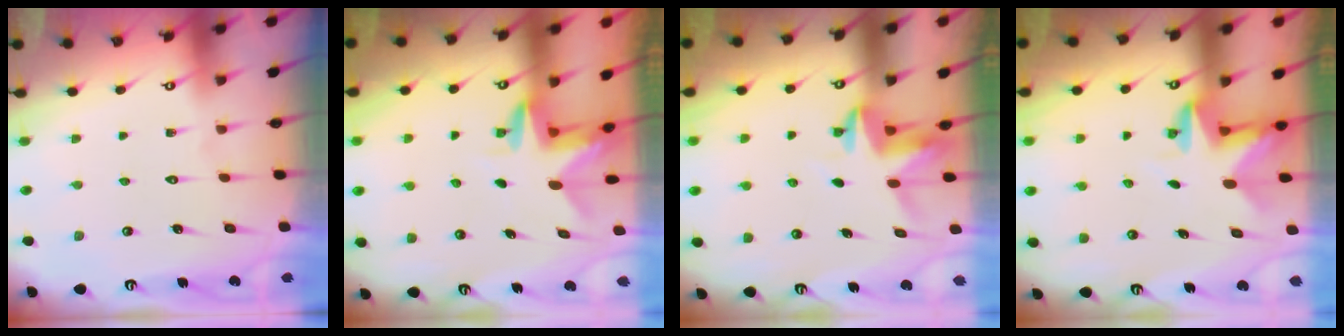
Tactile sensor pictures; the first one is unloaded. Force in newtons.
{"total": 2.9, "press": 2.9, "slide": 0.2}
{"total": 3.9, "press": 3.8, "slide": 0.3}
{"total": 2.8, "press": 2.8, "slide": 0.2}